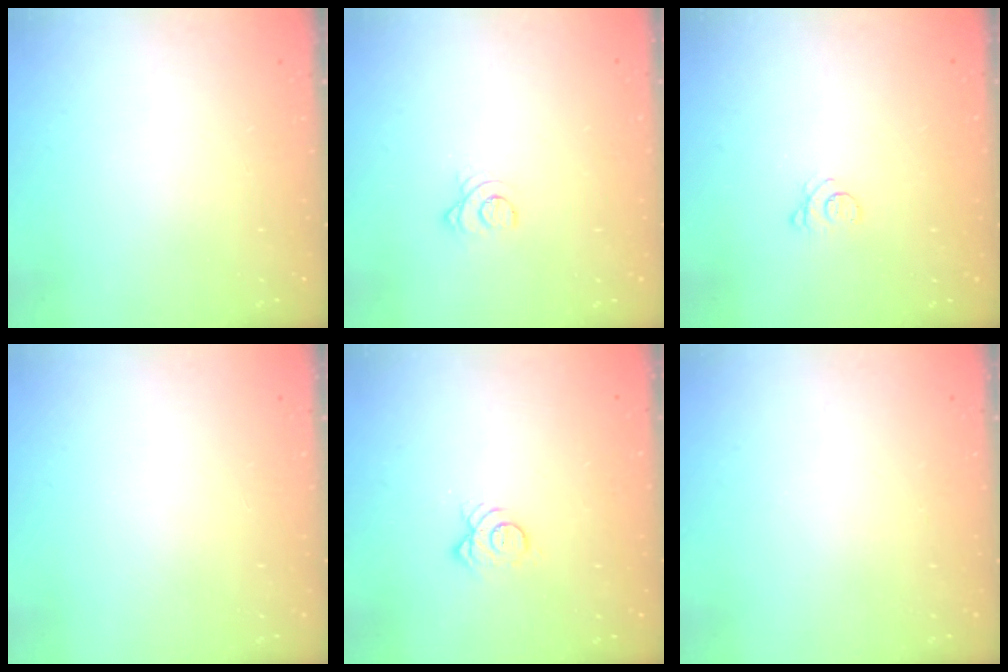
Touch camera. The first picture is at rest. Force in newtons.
{"total": 2.9, "press": 2.9, "slide": 0.4}
{"total": 2.9, "press": 2.9, "slide": 0.3}
{"total": 0.0}
{"total": 4.9, "press": 4.8, "slide": 0.5}
{"total": 0.0}